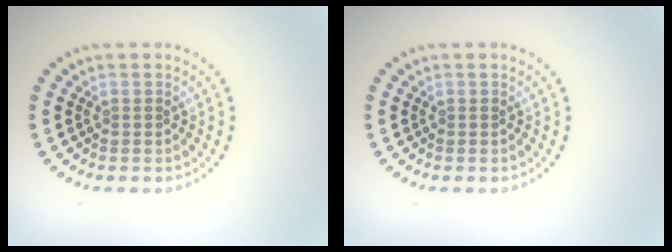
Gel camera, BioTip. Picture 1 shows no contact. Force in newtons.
{"total": 0.0}